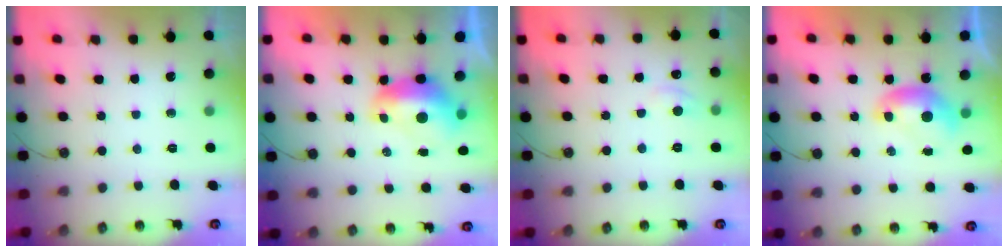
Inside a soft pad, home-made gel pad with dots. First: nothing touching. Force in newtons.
{"total": 2.3, "press": 2.2, "slide": 0.6}
{"total": 1.0, "press": 0.8, "slide": 0.7}
{"total": 0.0}